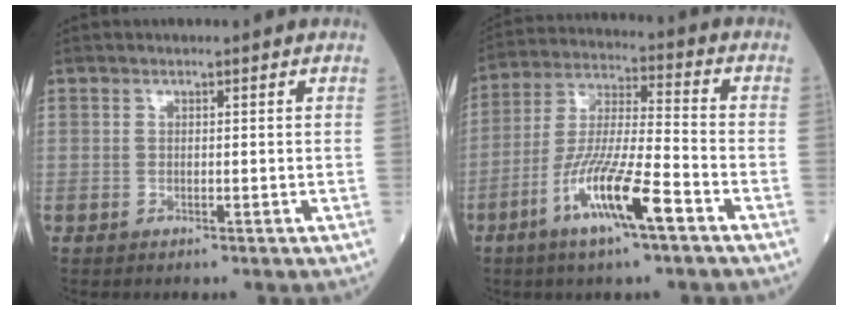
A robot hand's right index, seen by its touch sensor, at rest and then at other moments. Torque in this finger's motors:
{"motor_torque": [0.73, -0.28, 0.86, 0.21]}